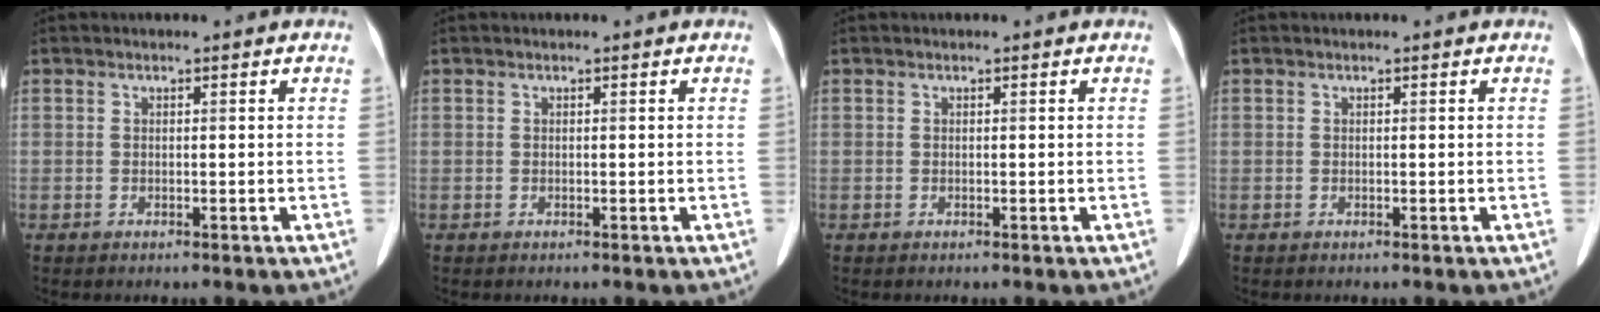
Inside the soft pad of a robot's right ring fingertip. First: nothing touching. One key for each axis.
{"total": 0.0}
{"total": 0.0}
{"total": 0.0}